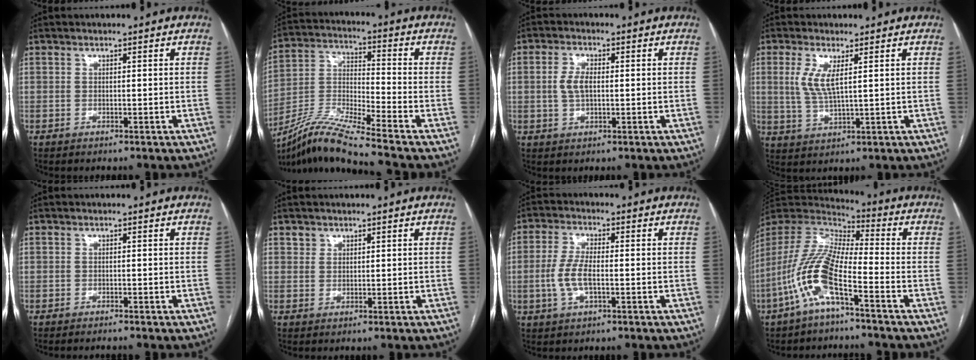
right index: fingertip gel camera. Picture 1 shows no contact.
{"total": 13.0, "force": [-10.9, -1.9, 6.8], "torque": [-0.140, -0.011, -0.206]}
{"total": 3.8, "force": [0.1, 1.9, 3.4], "torque": [-0.074, 0.005, 0.003]}
{"total": 5.1, "force": [1.6, 1.0, 4.8], "torque": [-0.112, -0.001, 0.038]}
{"total": 1.2, "force": [-1.2, -0.2, 0.3], "torque": [-0.004, -0.002, -0.016]}
{"total": 1.2, "force": [0.8, 0.9, -0.1], "torque": [0.014, 0.001, 0.008]}
{"total": 5.5, "force": [-0.8, 1.8, 5.1], "torque": [-0.120, 0.002, -0.018]}
{"total": 12.1, "force": [-5.4, 2.2, 10.6], "torque": [-0.245, 0.002, -0.114]}